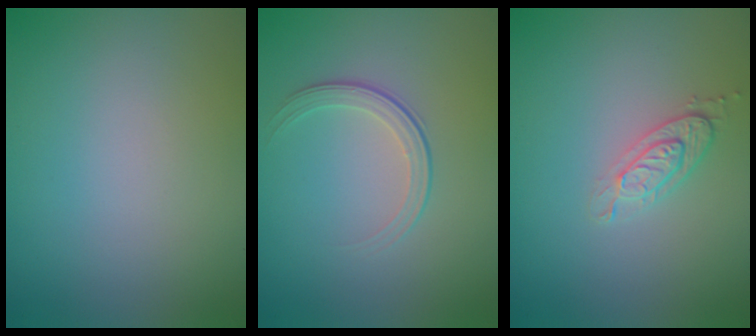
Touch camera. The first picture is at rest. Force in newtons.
{"total": 1.9, "press": 1.3, "slide": 1.5}
{"total": 2.1, "press": 1.8, "slide": 1.1}